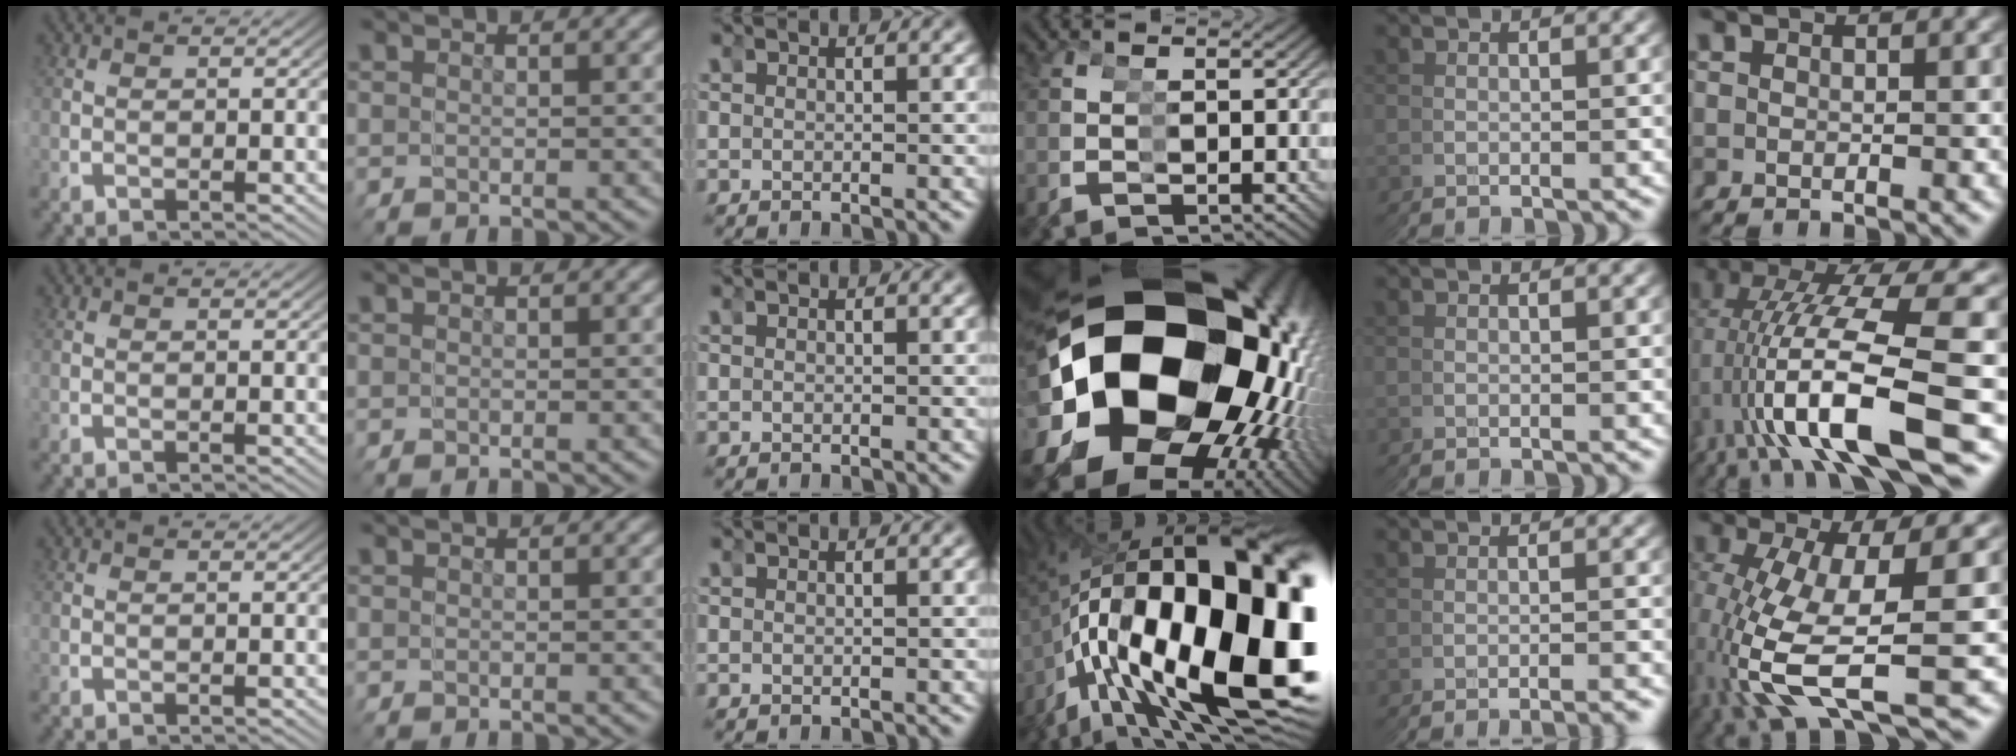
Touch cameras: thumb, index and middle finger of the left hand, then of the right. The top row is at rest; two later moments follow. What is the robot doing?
{"motion": "grasp_and_lifting", "object": "tape"}